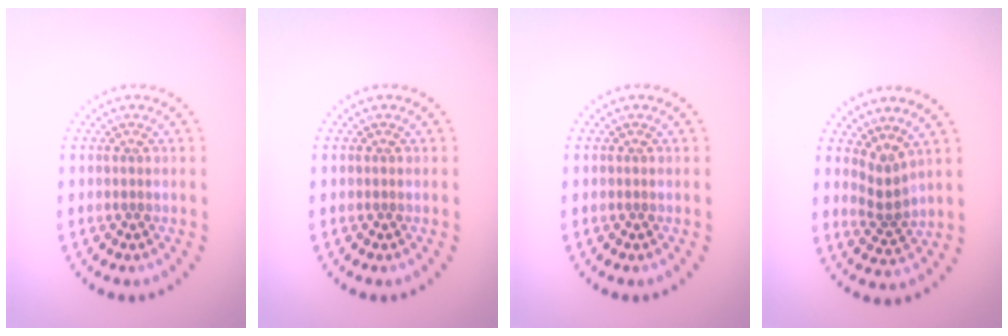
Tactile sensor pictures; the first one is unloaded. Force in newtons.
{"total": 0.0}
{"total": 0.0}
{"total": 2.2, "press": 1.5, "slide": 1.6}